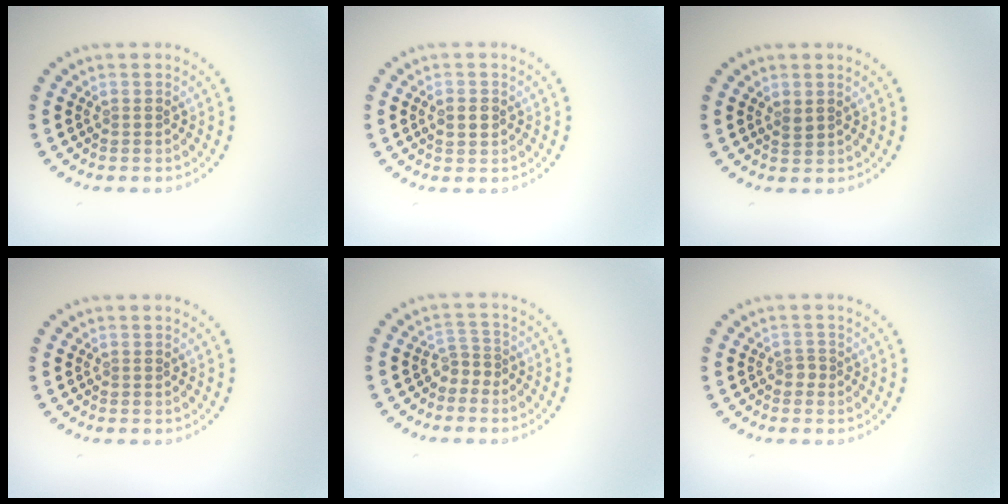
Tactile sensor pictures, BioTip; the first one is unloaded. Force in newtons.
{"total": 1.5, "press": 1.5, "slide": 0.0}
{"total": 0.9, "press": 0.8, "slide": 0.3}
{"total": 0.0}
{"total": 1.6, "press": 1.0, "slide": 1.2}
{"total": 0.9, "press": 0.6, "slide": 0.6}